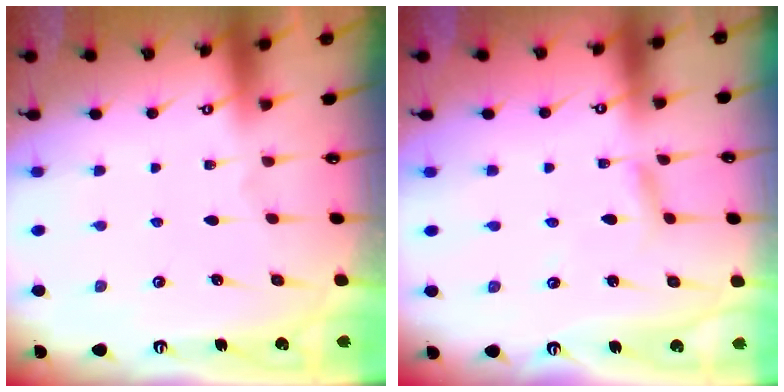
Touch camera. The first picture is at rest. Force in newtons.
{"total": 3.3, "press": 3.2, "slide": 0.4}